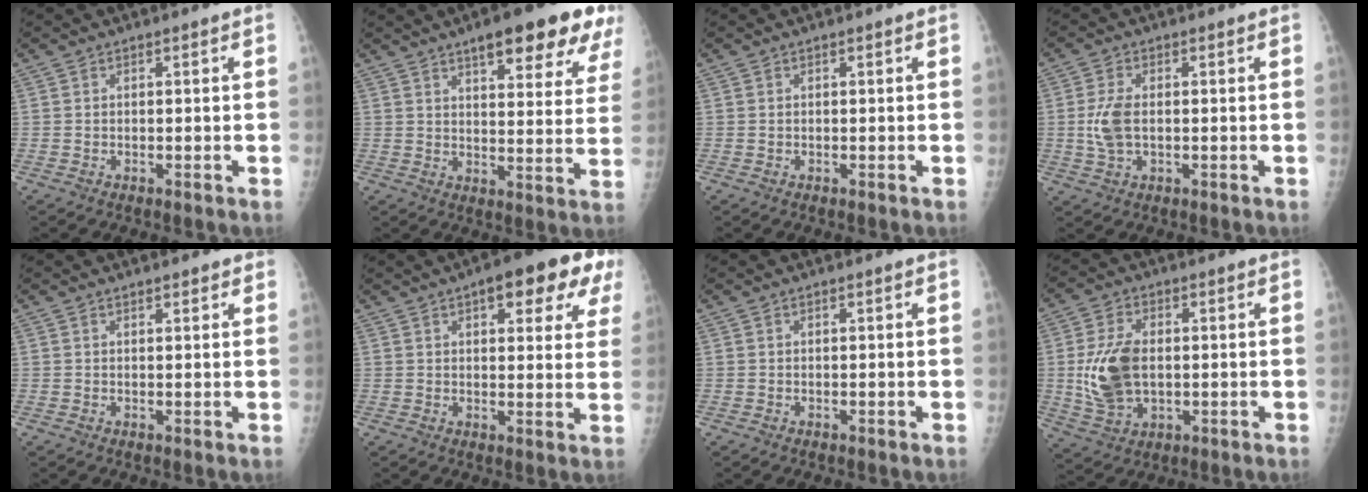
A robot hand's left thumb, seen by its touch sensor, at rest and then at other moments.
{"total": 17.8, "force": [11.0, 5.1, 13.0], "torque": [-0.140, -0.036, 0.139]}
{"total": 0.0}
{"total": 5.4, "force": [-0.2, 3.0, 4.5], "torque": [-0.103, 0.000, -0.004]}
{"total": 1.8, "force": [1.4, 0.7, 0.8], "torque": [-0.002, -0.003, 0.014]}
{"total": 13.5, "force": [6.7, 5.1, 10.5], "torque": [-0.090, -0.009, 0.076]}
{"total": 0.0}
{"total": 11.2, "force": [0.1, 7.1, 8.7], "torque": [-0.166, -0.003, 0.011]}